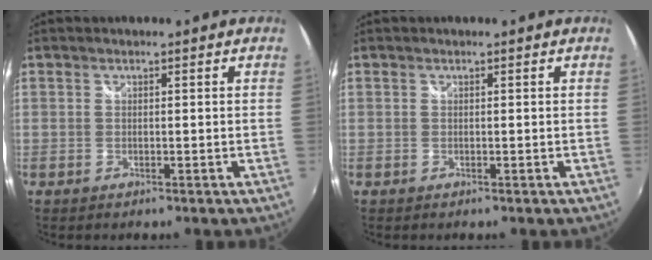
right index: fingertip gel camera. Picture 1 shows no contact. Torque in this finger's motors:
{"motor_torque": [-0.07, 0.07, 0.02, 0.00]}